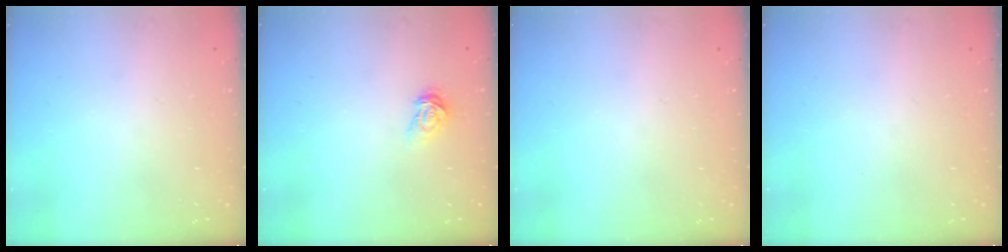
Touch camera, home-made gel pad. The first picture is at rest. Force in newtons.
{"total": 3.6, "press": 3.6, "slide": 0.1}
{"total": 0.0}
{"total": 0.0}